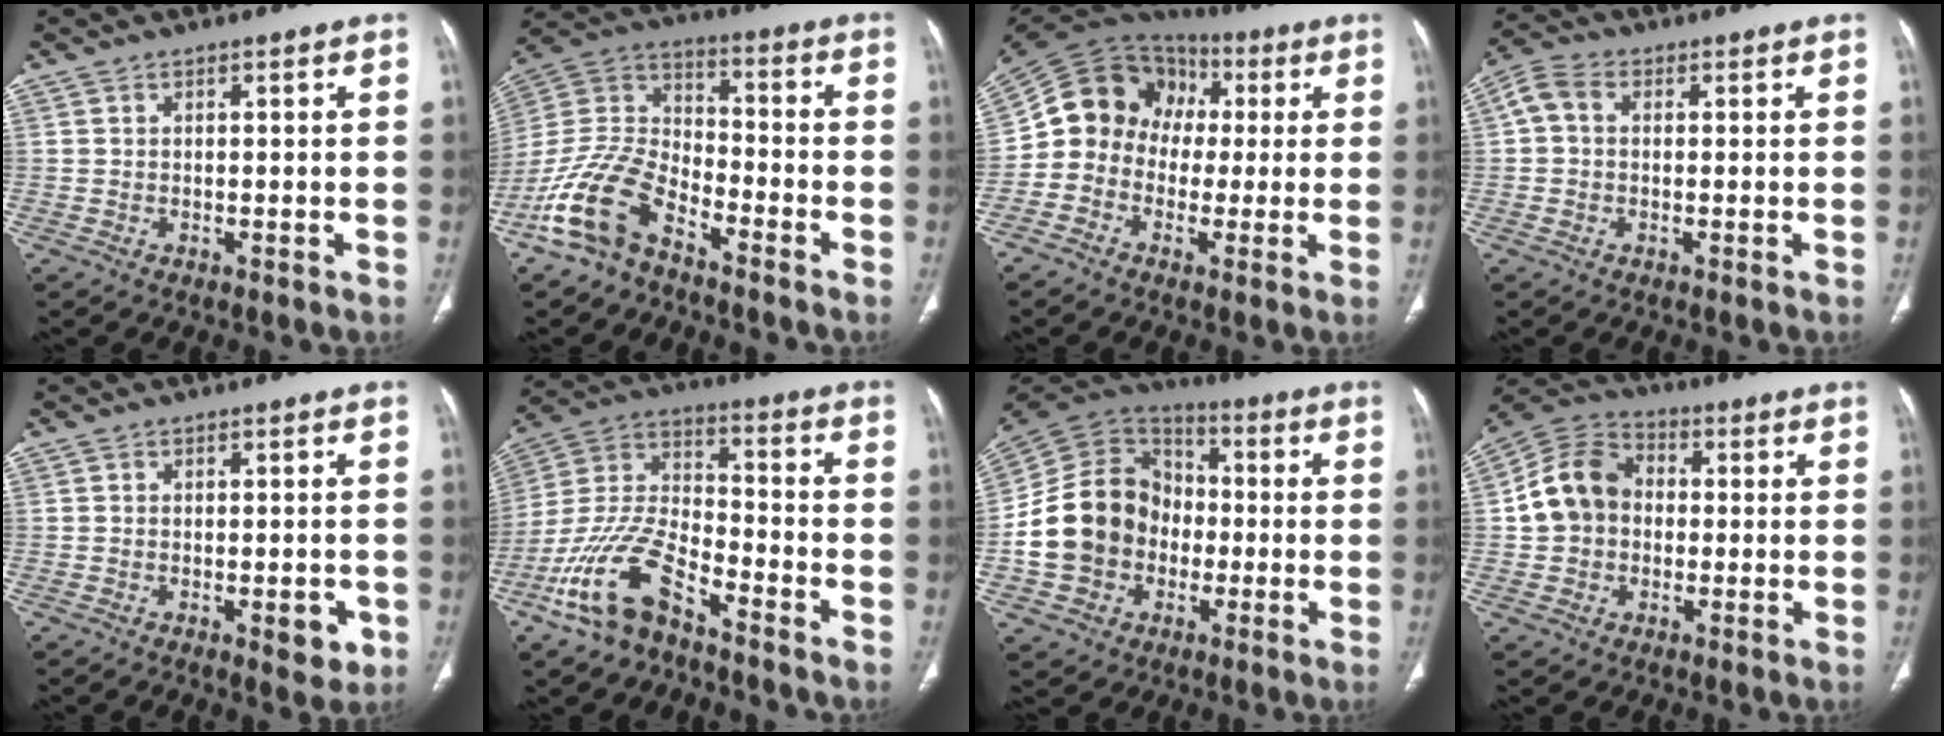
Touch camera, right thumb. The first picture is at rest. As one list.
[{"total": 14.3, "force": [-9.2, 7.1, 8.3], "torque": [-0.170, 0.064, -0.189]}, {"total": 14.2, "force": [0.0, 12.4, 6.8], "torque": [-0.093, 0.050, -0.012]}, {"total": 4.6, "force": [0.5, 3.4, 3.1], "torque": [-0.066, 0.013, 0.003]}, {"total": 4.5, "force": [-1.7, 2.0, 3.7], "torque": [-0.028, -0.001, -0.017]}, {"total": 15.4, "force": [-9.6, 6.7, 10.0], "torque": [-0.200, 0.061, -0.189]}, {"total": 18.3, "force": [-3.3, 15.5, 9.2], "torque": [-0.142, 0.040, -0.062]}, {"total": 10.9, "force": [0.0, 9.1, 6.0], "torque": [-0.096, 0.031, -0.012]}]